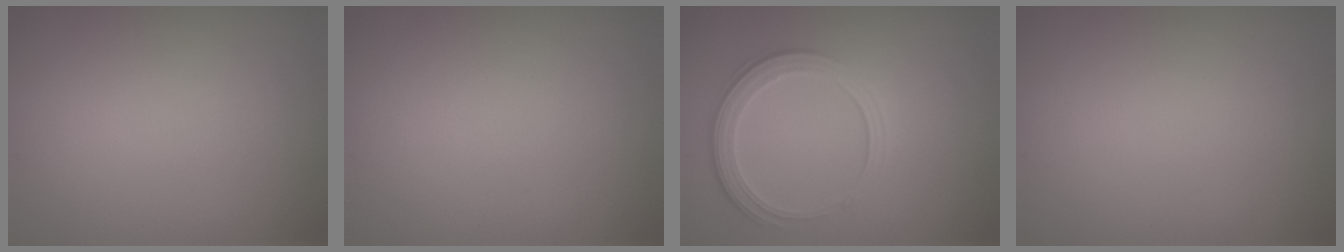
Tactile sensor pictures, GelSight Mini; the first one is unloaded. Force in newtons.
{"total": 0.0}
{"total": 3.2, "press": 2.6, "slide": 1.9}
{"total": 0.0}